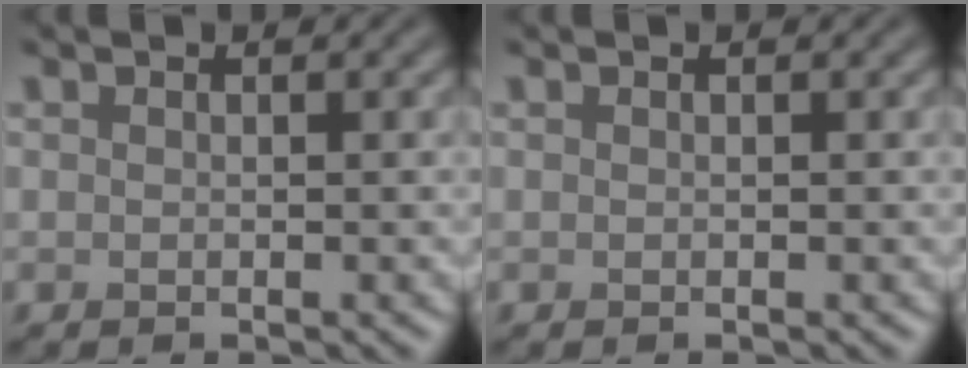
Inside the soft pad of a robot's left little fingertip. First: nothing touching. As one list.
[{"total": 0.0}]